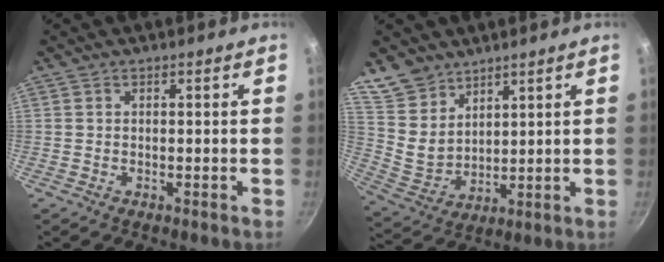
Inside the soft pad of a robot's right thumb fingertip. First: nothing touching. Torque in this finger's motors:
{"motor_torque": [-1.37, 0.94, -0.58, 0.18, 0.08]}